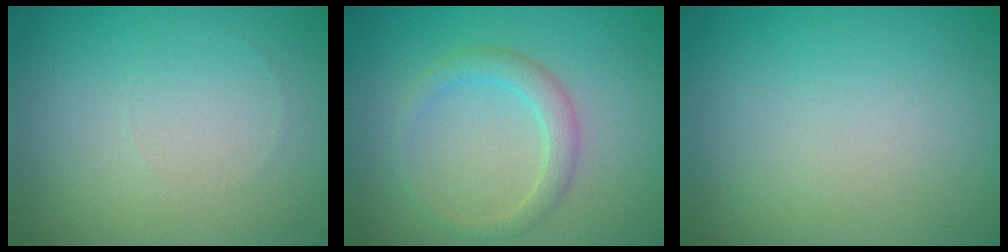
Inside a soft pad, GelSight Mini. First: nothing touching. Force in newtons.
{"total": 2.1, "press": 2.1, "slide": 0.2}
{"total": 0.0}